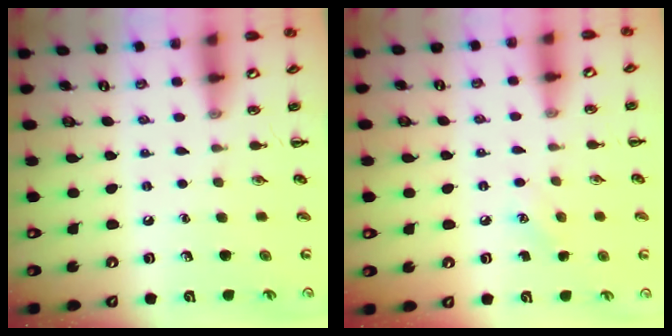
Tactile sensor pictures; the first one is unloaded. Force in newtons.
{"total": 5.7, "press": 5.5, "slide": 1.7}